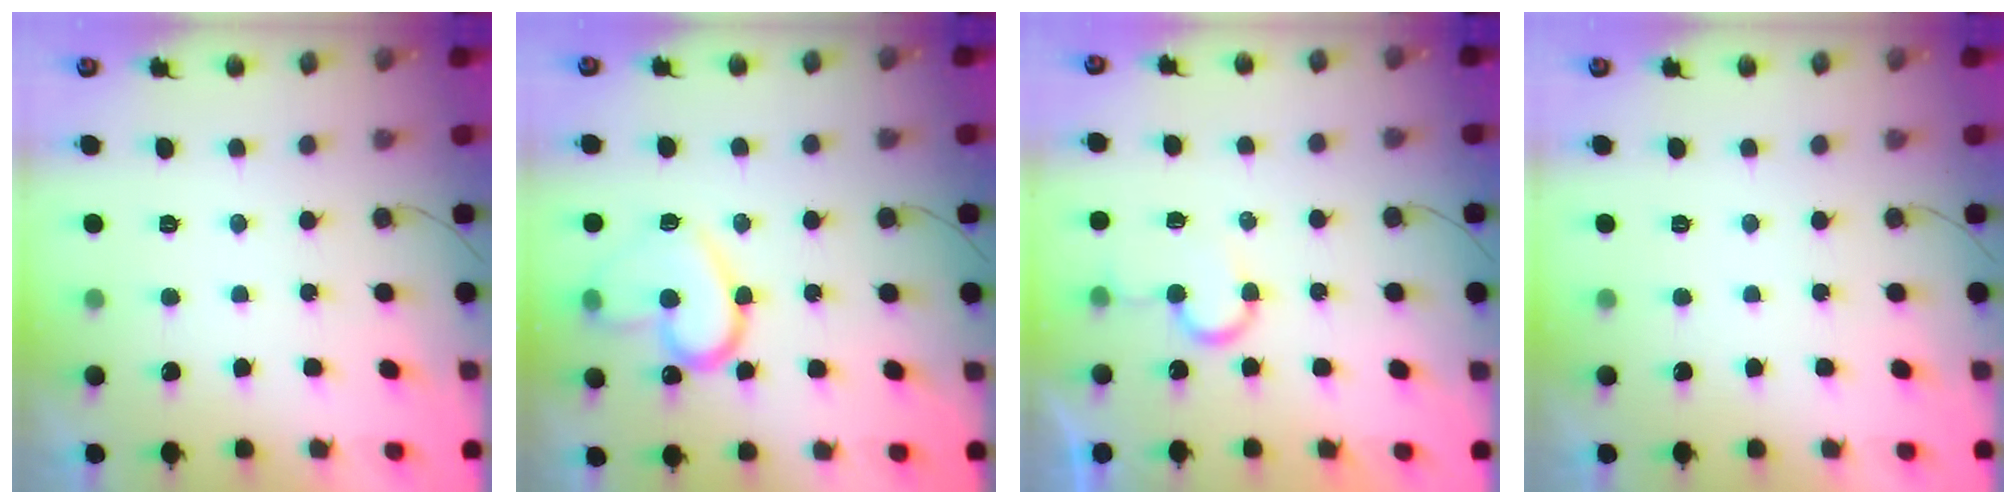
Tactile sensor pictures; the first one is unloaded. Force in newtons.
{"total": 15.5, "press": 15.4, "slide": 1.3}
{"total": 7.6, "press": 7.6, "slide": 0.6}
{"total": 0.0}